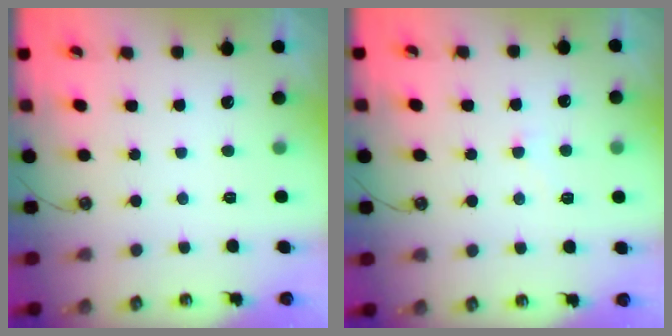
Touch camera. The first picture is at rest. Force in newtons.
{"total": 4.9, "press": 4.8, "slide": 1.0}